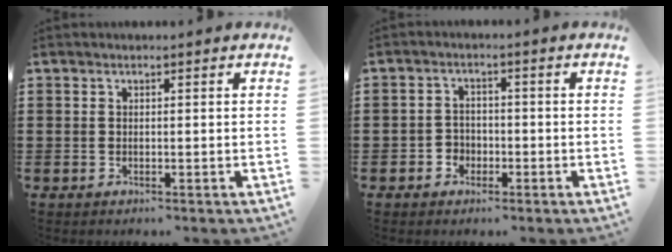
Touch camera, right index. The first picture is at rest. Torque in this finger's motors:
{"motor_torque": [0.28, 0.36, 0.01, 0.02]}